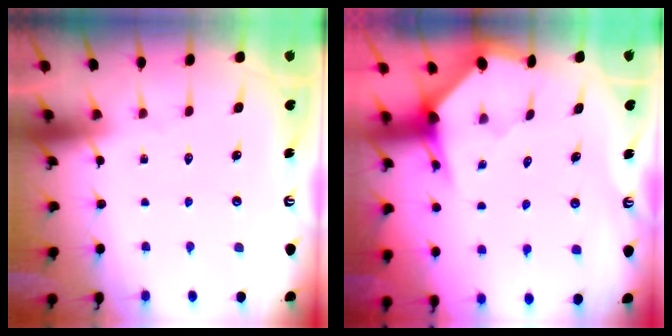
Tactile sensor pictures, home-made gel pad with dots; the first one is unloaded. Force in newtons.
{"total": 3.3, "press": 3.3, "slide": 0.3}